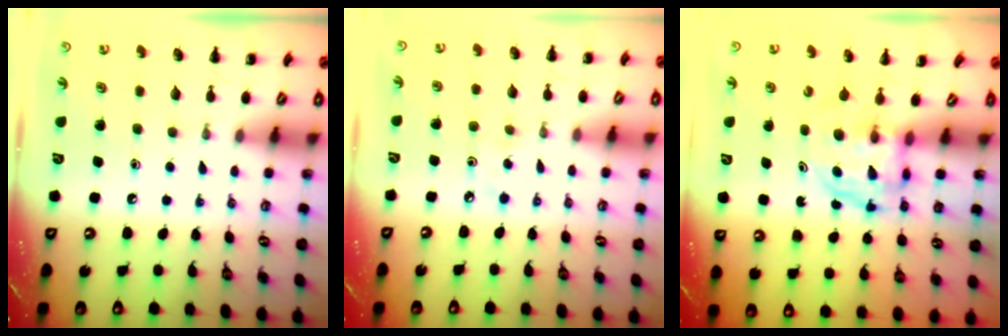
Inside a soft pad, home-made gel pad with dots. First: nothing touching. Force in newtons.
{"total": 2.5, "press": 2.3, "slide": 0.9}
{"total": 3.7, "press": 3.7, "slide": 0.3}